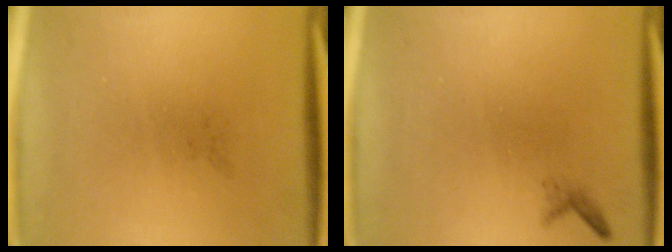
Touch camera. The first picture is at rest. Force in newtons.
{"total": 0.6}